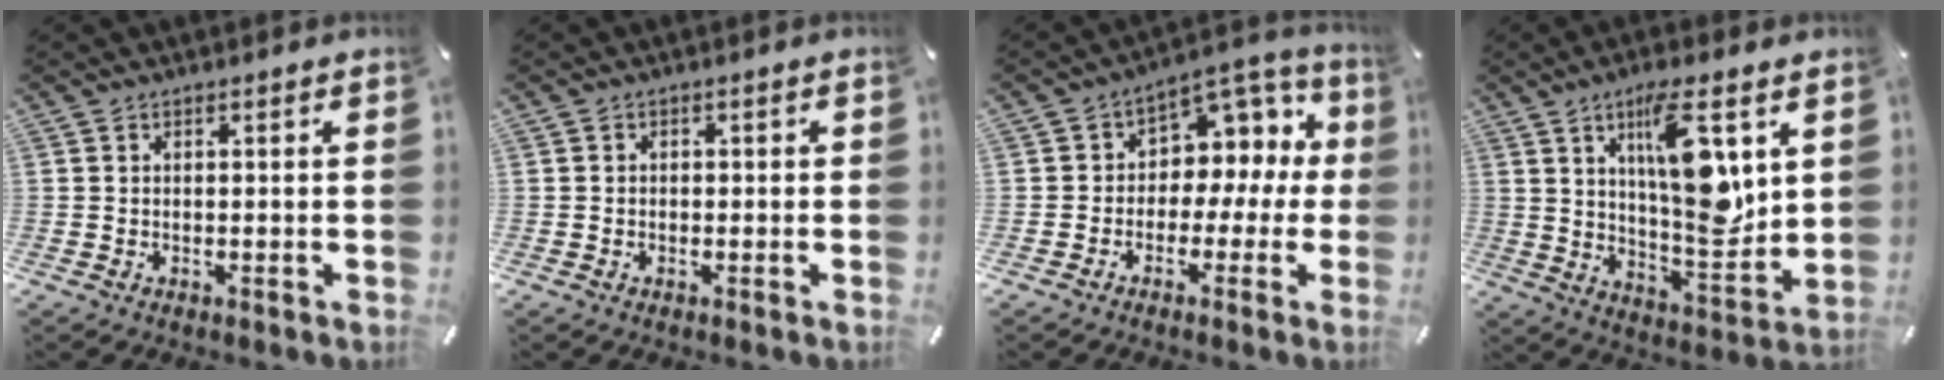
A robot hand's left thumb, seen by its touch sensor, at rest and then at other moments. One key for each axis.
{"total": 0.9, "fx": -0.4, "fy": 0.7, "fz": 0.3, "tx": -0.005, "ty": 0.004, "tz": -0.010}
{"total": 7.8, "fx": 1.3, "fy": 6.8, "fz": 3.6, "tx": -0.044, "ty": -0.019, "tz": 0.022}
{"total": 16.5, "fx": 6.6, "fy": 5.7, "fz": 14.0, "tx": -0.234, "ty": -0.036, "tz": 0.100}